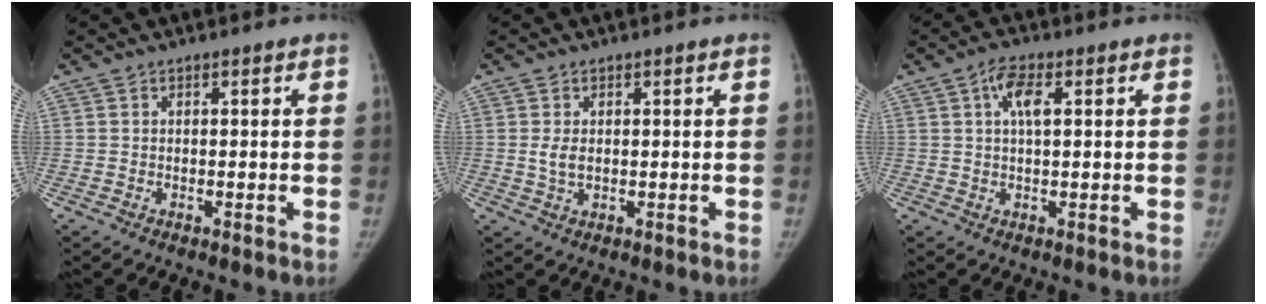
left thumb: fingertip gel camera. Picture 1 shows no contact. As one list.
[{"total": 2.9, "force": [0.4, 1.7, 2.3], "torque": [-0.048, -0.002, 0.010]}, {"total": 5.0, "force": [1.6, 2.0, 4.3], "torque": [-0.081, 0.007, 0.028]}]